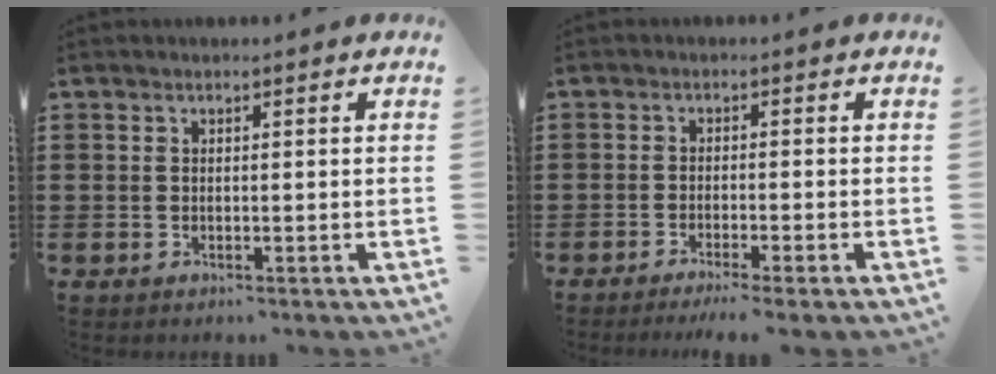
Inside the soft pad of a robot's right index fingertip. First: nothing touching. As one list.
[{"total": 1.8, "force": [-1.4, -0.3, 1.0], "torque": [-0.017, -0.001, -0.026]}]